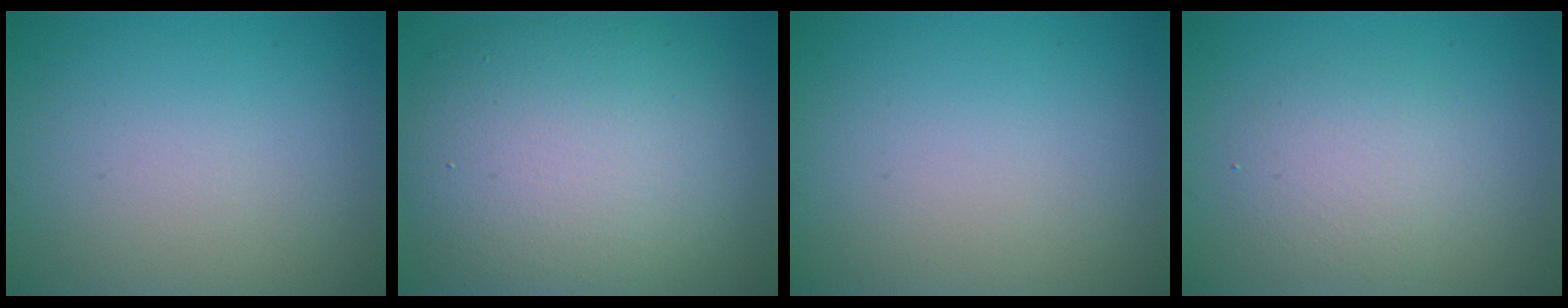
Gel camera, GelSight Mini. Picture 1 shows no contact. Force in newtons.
{"total": 11.3, "press": 11.3, "slide": 0.7}
{"total": 0.0}
{"total": 2.6, "press": 2.6, "slide": 0.1}